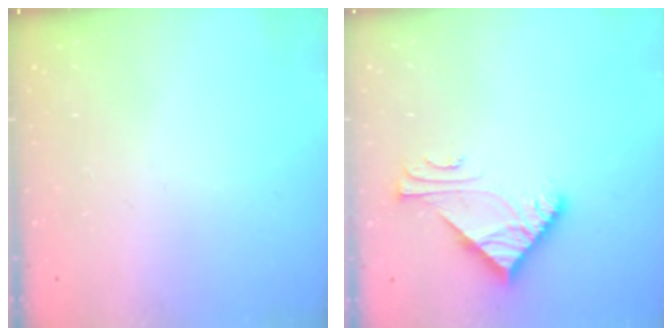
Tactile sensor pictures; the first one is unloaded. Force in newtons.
{"total": 5.8, "press": 5.7, "slide": 0.6}